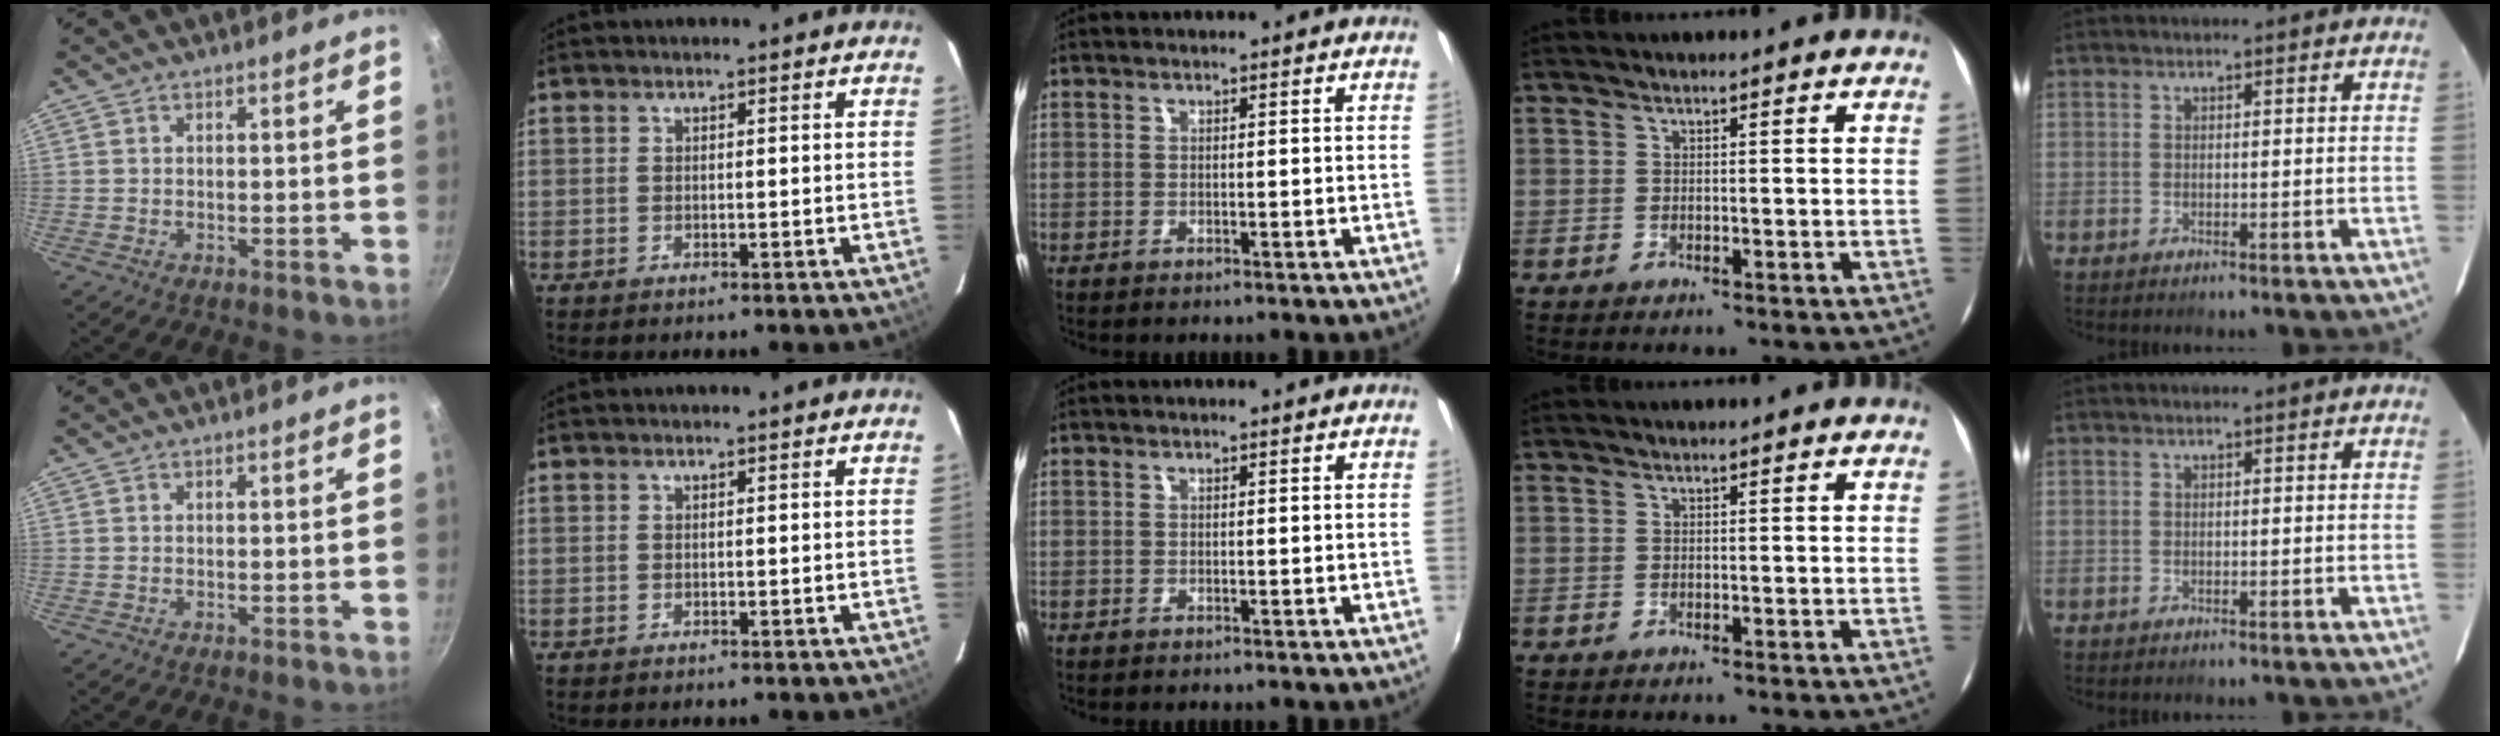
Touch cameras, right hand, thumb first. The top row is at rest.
{}